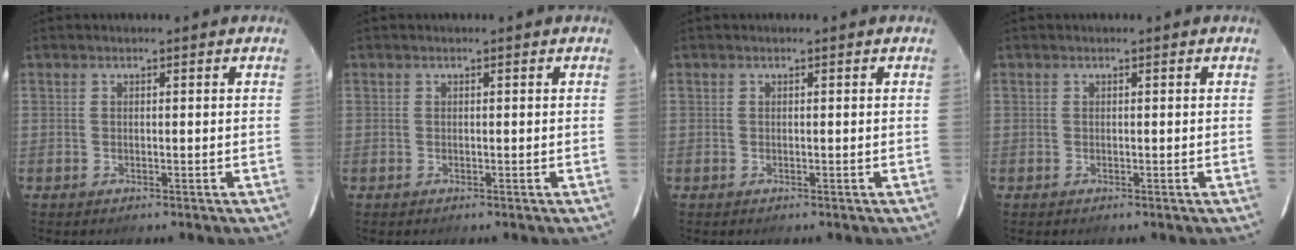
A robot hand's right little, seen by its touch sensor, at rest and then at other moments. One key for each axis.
{"total": 0.0}
{"total": 0.0}
{"total": 0.0}